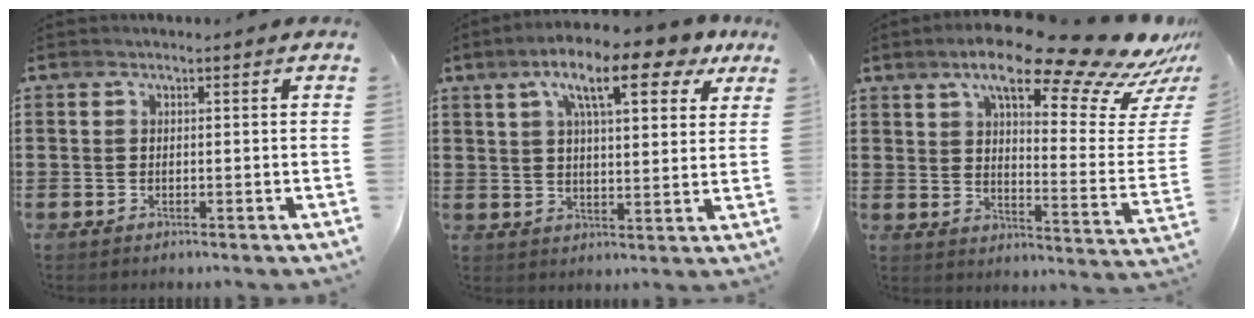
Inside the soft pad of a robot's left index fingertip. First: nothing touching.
{"total": 11.6, "force": [6.9, 3.0, 8.8], "torque": [-0.148, -0.015, 0.111]}
{"total": 17.4, "force": [13.1, 3.3, 10.9], "torque": [-0.187, -0.090, 0.211]}